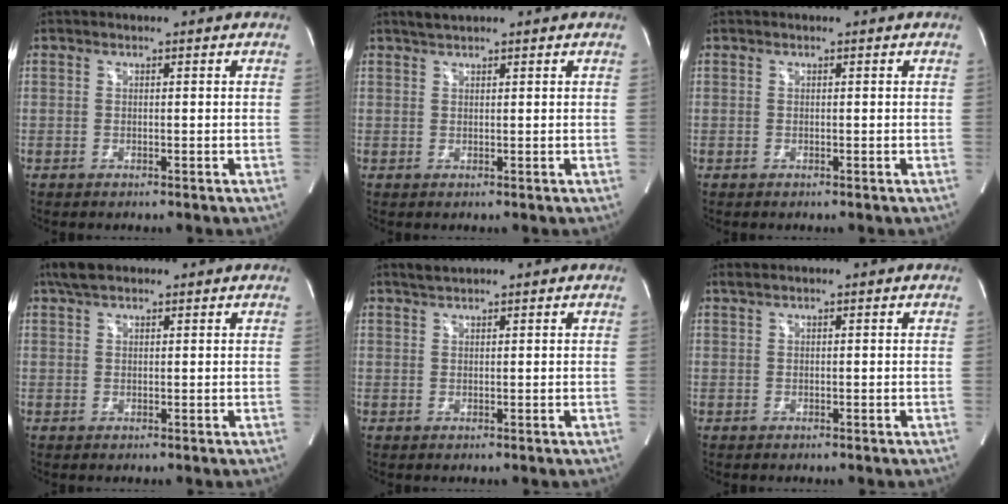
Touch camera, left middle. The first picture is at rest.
{"total": 1.5, "force": [1.4, 0.2, 0.6], "torque": [-0.017, 0.011, 0.030]}
{"total": 0.0}
{"total": 3.3, "force": [2.5, 1.4, 1.8], "torque": [-0.040, 0.019, 0.047]}
{"total": 1.3, "force": [1.2, -0.1, 0.4], "torque": [-0.010, 0.009, 0.028]}
{"total": 0.8, "force": [0.6, 0.0, 0.5], "torque": [-0.019, 0.015, 0.017]}